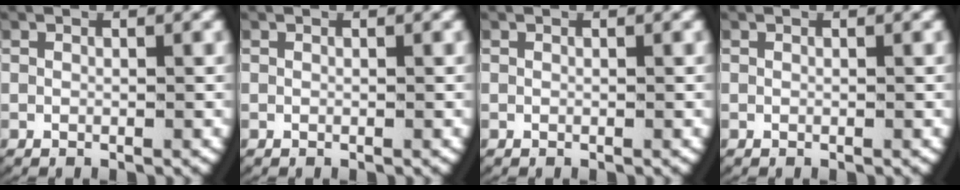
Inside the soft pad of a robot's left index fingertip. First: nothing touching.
{"total": 0.0}
{"total": 0.0}
{"total": 0.0}